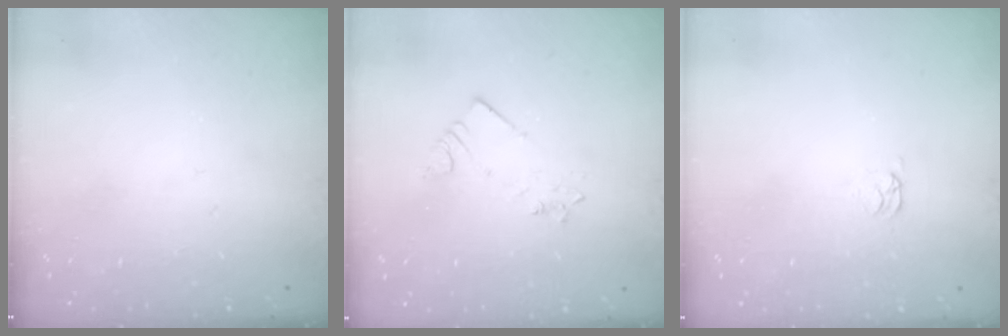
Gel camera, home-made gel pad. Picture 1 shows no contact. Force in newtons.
{"total": 2.7, "press": 2.7, "slide": 0.3}
{"total": 1.6, "press": 1.6, "slide": 0.4}